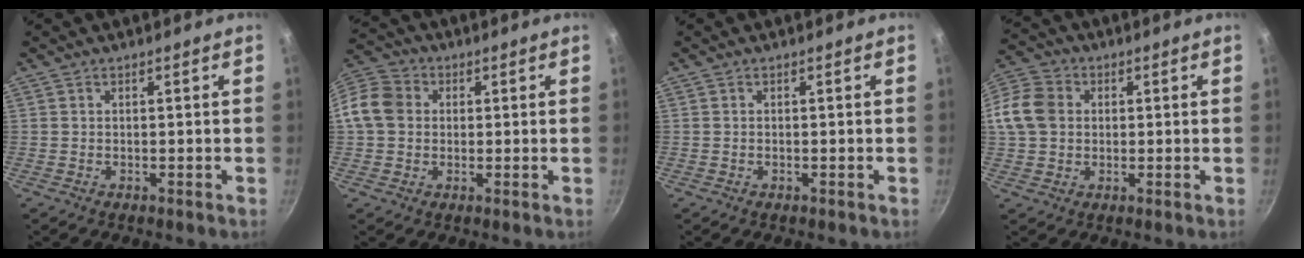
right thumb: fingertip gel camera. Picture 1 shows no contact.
{"total": 9.3, "force": [0.5, 8.0, 4.6], "torque": [-0.067, 0.019, -0.010]}
{"total": 0.0}
{"total": 13.3, "force": [1.3, 11.2, 7.1], "torque": [-0.147, 0.025, 0.011]}